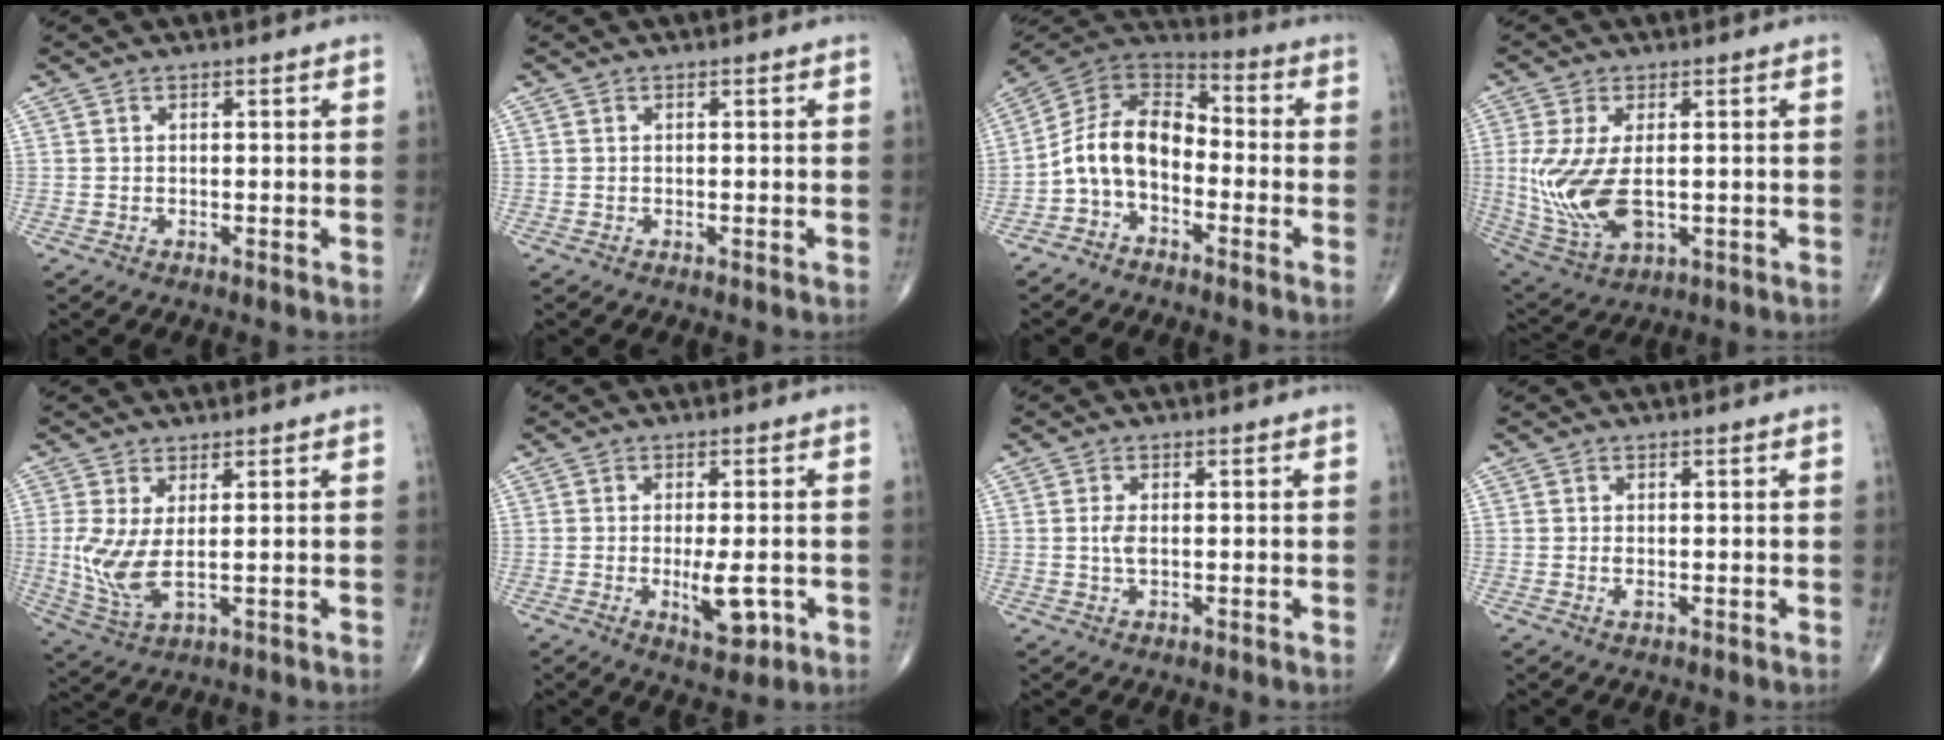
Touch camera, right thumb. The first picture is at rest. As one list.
[{"total": 0.0}, {"total": 11.4, "force": [-3.1, 7.5, 8.0], "torque": [-0.131, 0.066, -0.074]}, {"total": 12.8, "force": [-0.7, 6.7, 10.9], "torque": [-0.238, -0.016, 0.004]}, {"total": 7.4, "force": [0.6, 2.8, 6.8], "torque": [-0.165, -0.017, 0.023]}, {"total": 6.3, "force": [-1.4, 2.4, 5.6], "torque": [-0.080, -0.010, -0.015]}, {"total": 2.3, "force": [0.0, 1.1, 2.0], "torque": [-0.044, -0.001, -0.002]}, {"total": 1.0, "force": [-0.2, 0.5, 0.8], "torque": [-0.018, -0.003, -0.004]}]